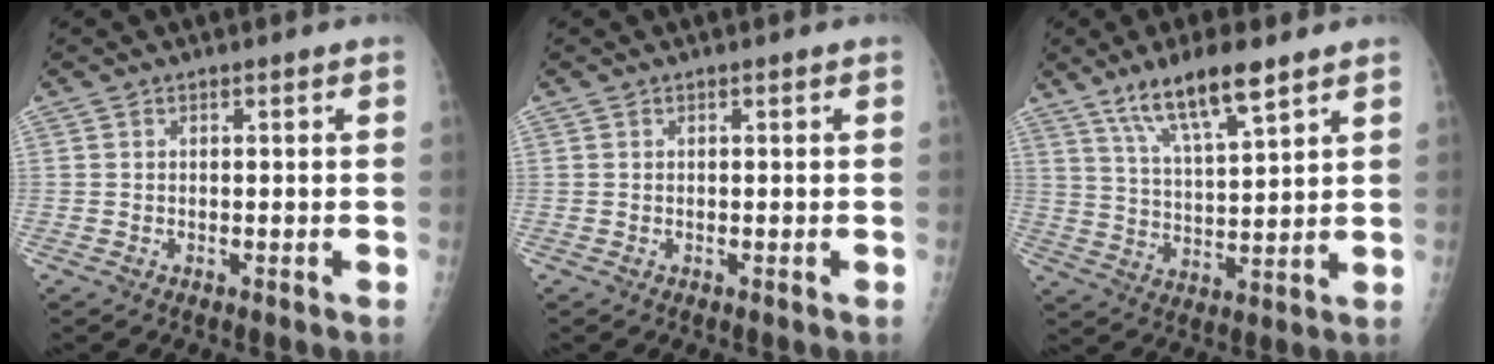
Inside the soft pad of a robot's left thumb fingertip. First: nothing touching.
{"total": 0.0}
{"total": 11.8, "force": [7.8, 2.6, 8.4], "torque": [-0.144, -0.033, 0.147]}